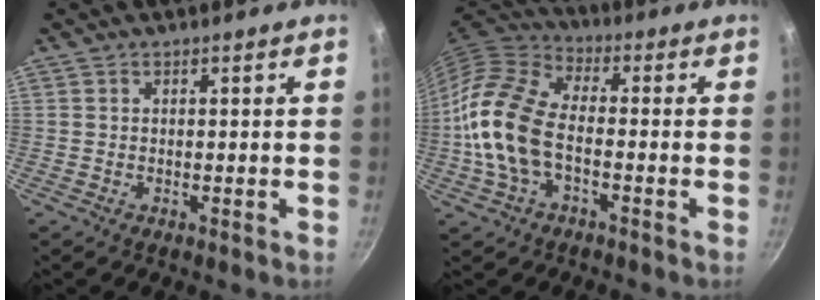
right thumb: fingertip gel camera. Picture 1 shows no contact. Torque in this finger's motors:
{"motor_torque": [-0.48, 1.47, 1.89, -0.08, 0.53]}